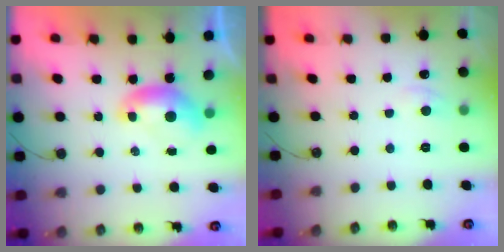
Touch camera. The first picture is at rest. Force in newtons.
{"total": 1.2, "press": 1.0, "slide": 0.6}